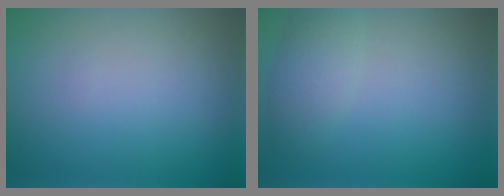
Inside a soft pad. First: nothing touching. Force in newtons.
{"total": 2.4, "press": 2.4, "slide": 0.1}